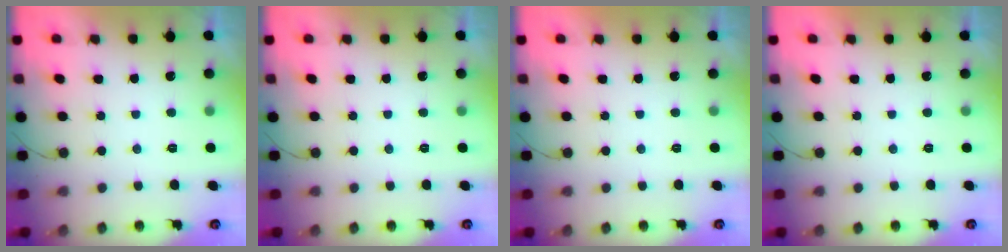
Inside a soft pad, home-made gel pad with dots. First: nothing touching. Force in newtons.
{"total": 0.0}
{"total": 1.8, "press": 1.8, "slide": 0.1}
{"total": 1.8, "press": 1.8, "slide": 0.0}